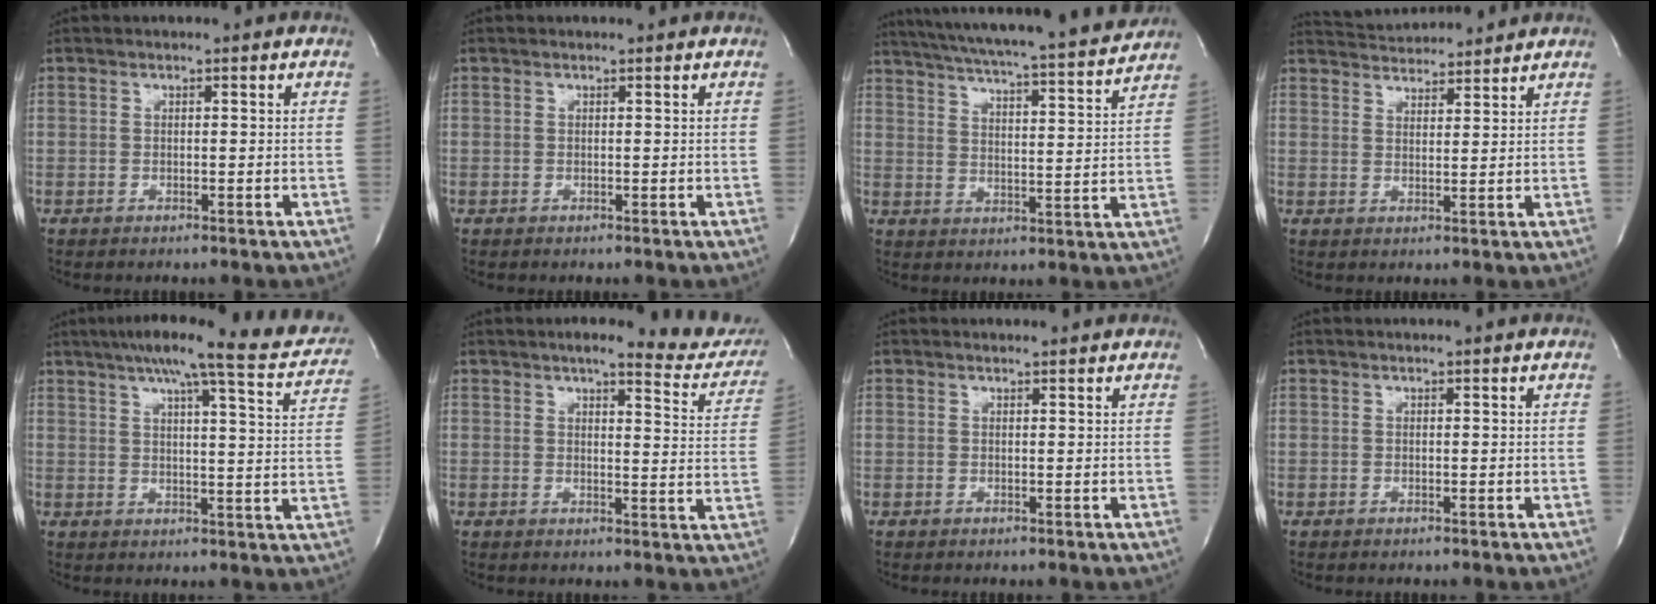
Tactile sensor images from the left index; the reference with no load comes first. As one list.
[{"total": 0.5, "force": [0.5, 0.0, 0.1], "torque": [-0.004, 0.002, 0.004]}, {"total": 20.0, "force": [18.2, 0.0, 8.3], "torque": [-0.140, -0.019, 0.253]}, {"total": 8.3, "force": [8.1, 1.0, 1.7], "torque": [-0.035, 0.022, 0.125]}, {"total": 19.5, "force": [16.3, 1.3, 10.7], "torque": [-0.156, -0.002, 0.195]}, {"total": 12.8, "force": [11.3, 2.6, 5.4], "torque": [-0.041, -0.025, 0.111]}, {"total": 2.1, "force": [2.1, 0.0, 0.3], "torque": [-0.011, 0.005, 0.024]}, {"total": 0.9, "force": [0.8, -0.1, 0.2], "torque": [-0.008, 0.000, 0.013]}]